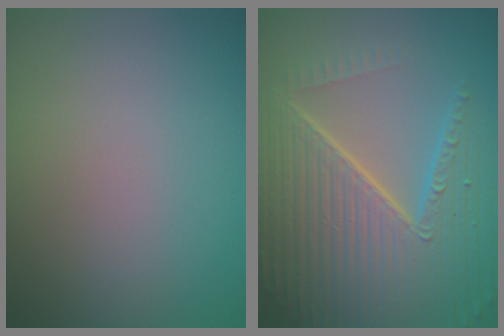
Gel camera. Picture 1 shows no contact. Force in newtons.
{"total": 10.1, "press": 6.3, "slide": 7.8}